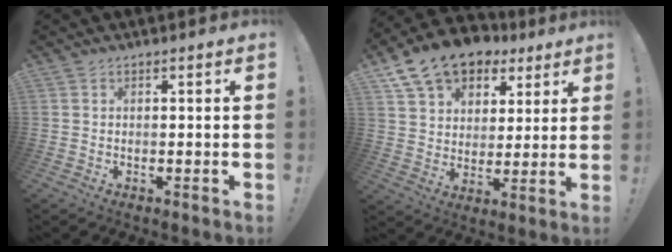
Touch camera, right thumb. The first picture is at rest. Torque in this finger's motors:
{"motor_torque": [-0.03, 0.63, -0.16, 0.40, 0.57]}